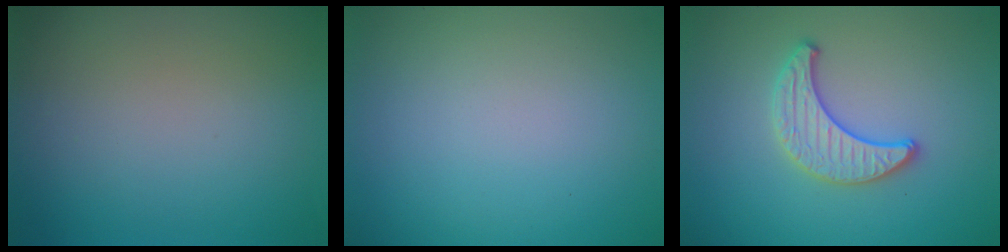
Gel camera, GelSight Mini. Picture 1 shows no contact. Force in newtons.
{"total": 0.0}
{"total": 3.0, "press": 3.0, "slide": 0.5}